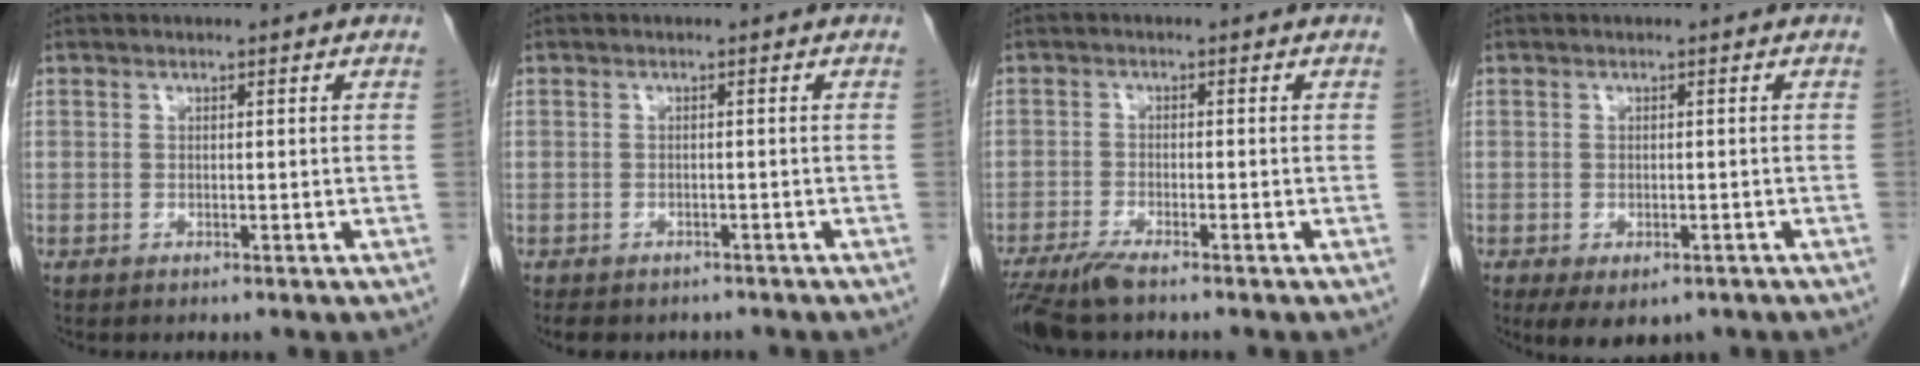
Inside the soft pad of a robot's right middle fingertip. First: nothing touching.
{"total": 6.0, "force": [-5.1, 2.7, 1.9], "torque": [-0.025, 0.000, -0.063]}
{"total": 5.4, "force": [-4.2, 0.5, 3.3], "torque": [-0.064, -0.014, -0.078]}
{"total": 5.6, "force": [-3.6, 2.9, 3.2], "torque": [-0.041, -0.007, -0.048]}